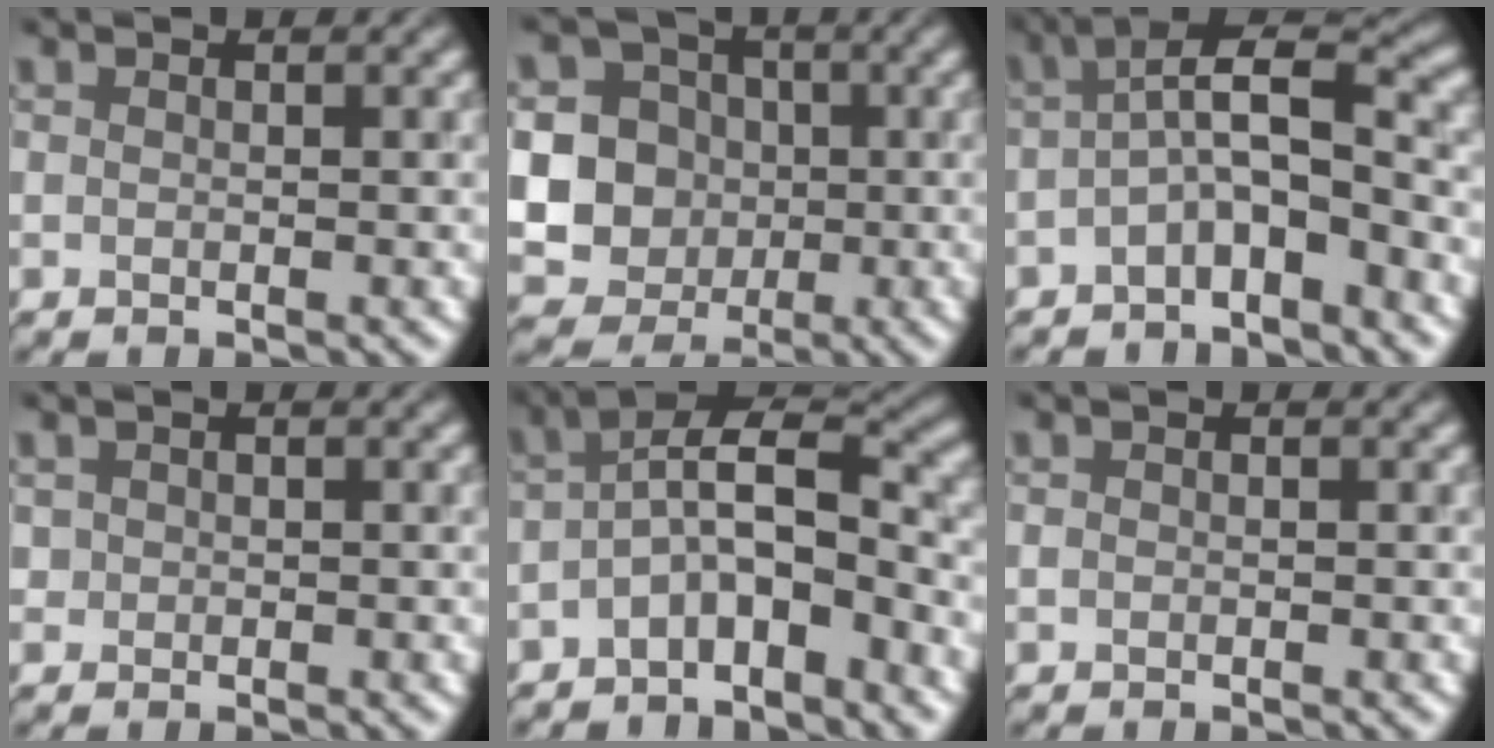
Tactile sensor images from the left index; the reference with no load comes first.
{"total": 12.0, "force": [-0.7, 11.5, 3.1], "torque": [-0.091, 0.002, -0.027]}
{"total": 4.6, "force": [-1.7, 1.3, 4.0], "torque": [-0.068, 0.020, -0.036]}
{"total": 0.6, "force": [0.0, 0.5, -0.3], "torque": [0.013, 0.001, -0.001]}
{"total": 5.6, "force": [-2.4, 1.9, 4.6], "torque": [-0.078, 0.021, -0.053]}
{"total": 0.0}